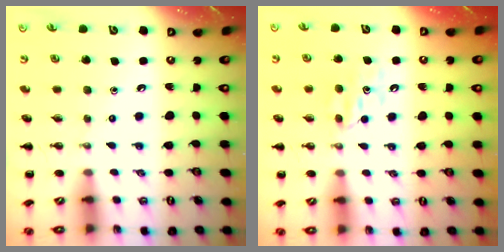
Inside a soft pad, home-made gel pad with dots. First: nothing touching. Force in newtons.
{"total": 6.6, "press": 6.4, "slide": 1.6}